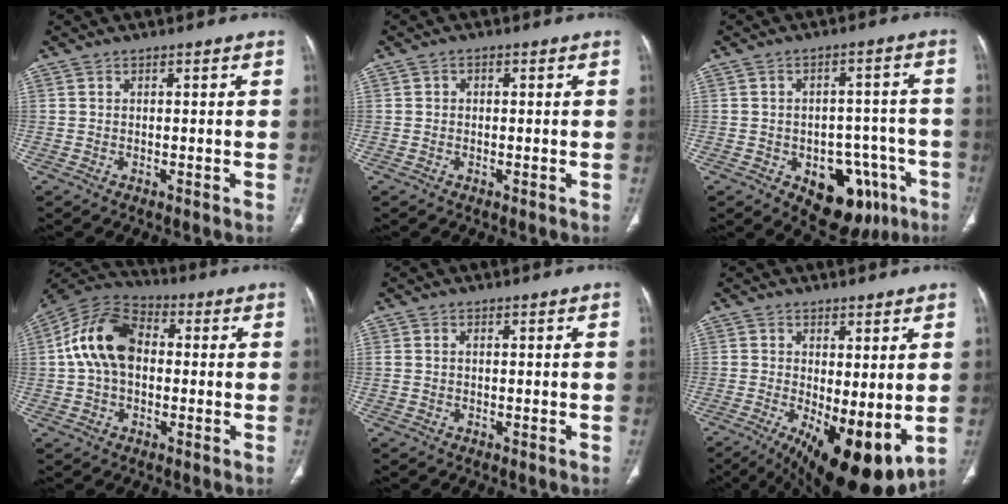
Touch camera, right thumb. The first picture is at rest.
{"total": 1.0, "force": [0.0, 0.8, 0.5], "torque": [-0.004, 0.003, -0.004]}
{"total": 14.5, "force": [-6.5, 9.0, 9.3], "torque": [-0.078, 0.039, -0.075]}
{"total": 13.7, "force": [0.9, 9.2, 10.1], "torque": [-0.185, 0.032, 0.004]}
{"total": 0.8, "force": [0.0, 0.6, 0.6], "torque": [-0.022, 0.007, 0.003]}
{"total": 14.4, "force": [-3.0, 5.4, 13.0], "torque": [-0.205, -0.029, -0.027]}